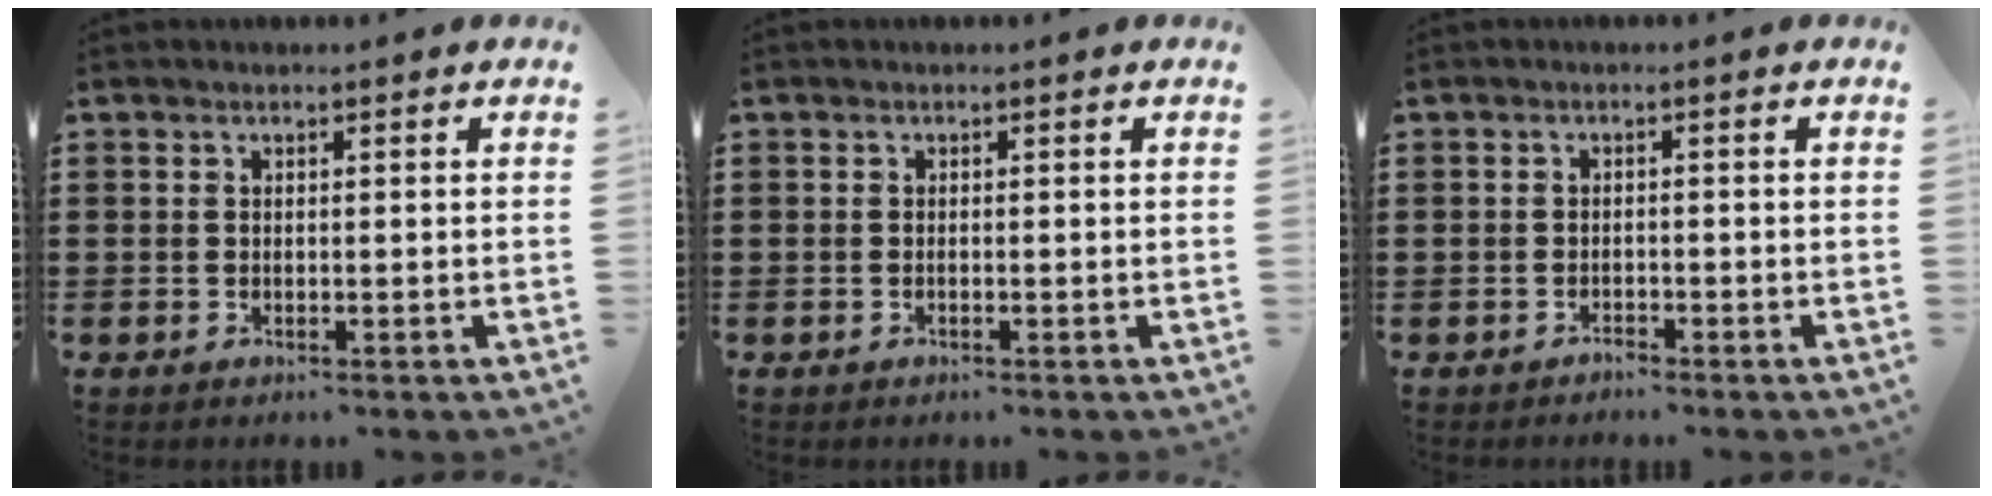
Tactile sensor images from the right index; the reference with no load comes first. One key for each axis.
{"total": 0.0}
{"total": 1.2, "fx": -1.1, "fy": 0.2, "fz": -0.2, "tx": 0.001, "ty": 0.005, "tz": -0.026}